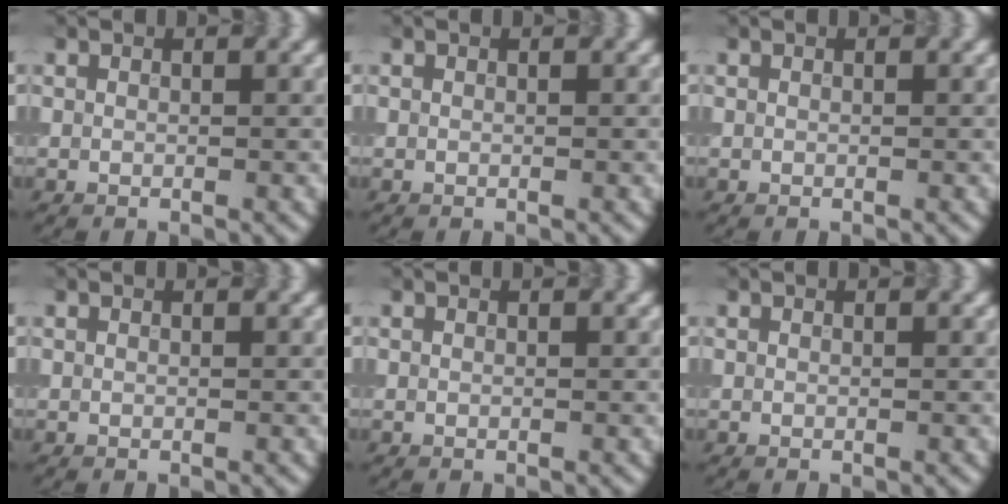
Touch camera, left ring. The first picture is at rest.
{"total": 0.0}
{"total": 0.0}
{"total": 0.0}
{"total": 0.0}
{"total": 0.0}